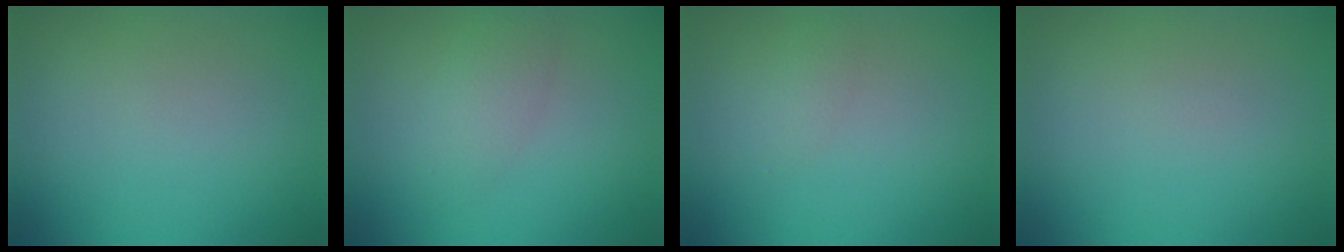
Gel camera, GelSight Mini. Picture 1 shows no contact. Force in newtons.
{"total": 2.3, "press": 2.3, "slide": 0.1}
{"total": 0.8, "press": 0.8, "slide": 0.0}
{"total": 0.0}